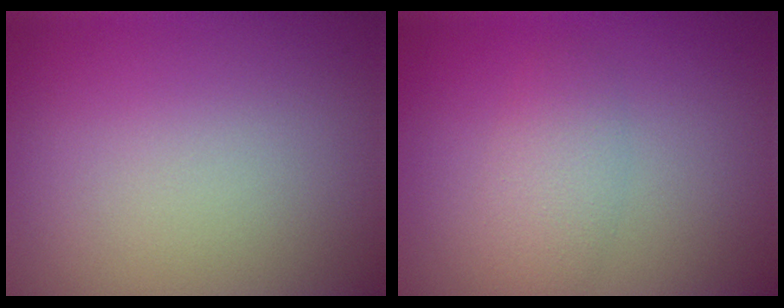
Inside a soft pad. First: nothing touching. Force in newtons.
{"total": 2.6, "press": 2.6, "slide": 0.2}